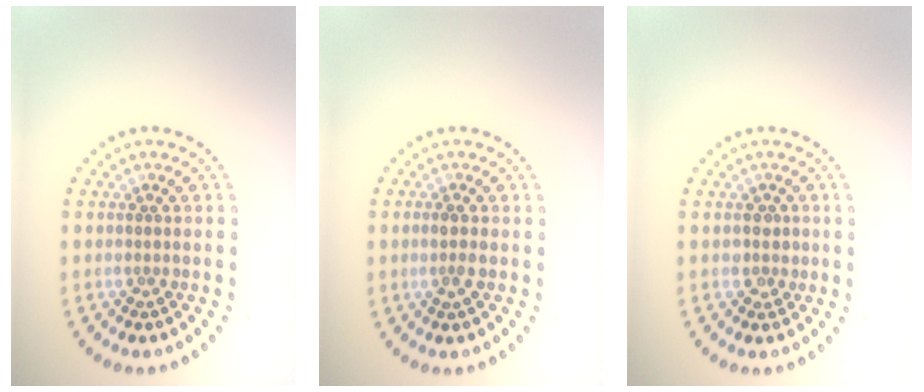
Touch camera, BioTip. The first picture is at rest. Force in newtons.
{"total": 1.4, "press": 1.3, "slide": 0.6}
{"total": 1.1, "press": 0.9, "slide": 0.6}